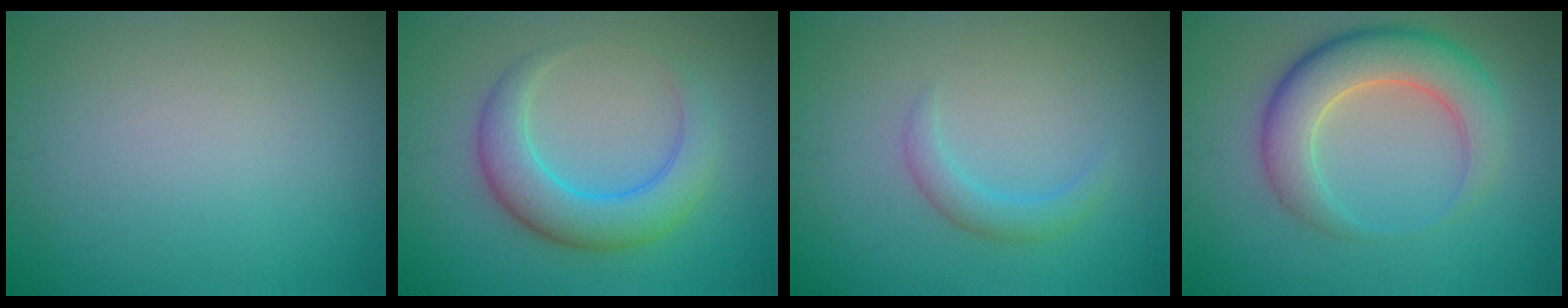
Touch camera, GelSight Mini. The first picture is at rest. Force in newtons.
{"total": 4.1, "press": 4.1, "slide": 0.1}
{"total": 1.8, "press": 1.8, "slide": 0.1}
{"total": 6.3, "press": 6.2, "slide": 0.3}